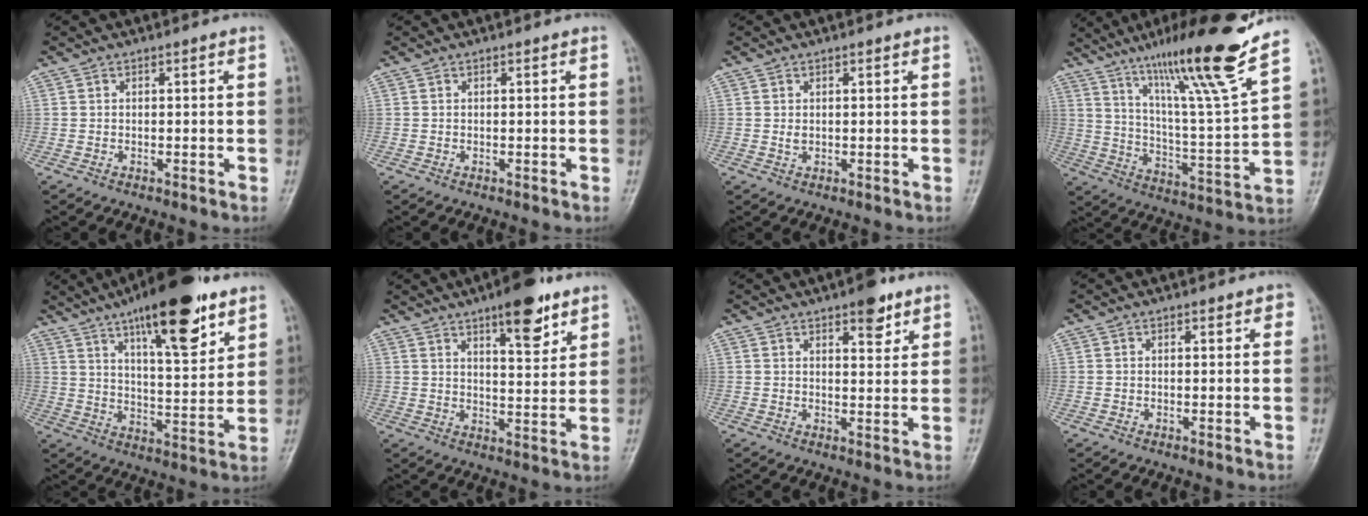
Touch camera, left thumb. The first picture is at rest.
{"total": 0.0}
{"total": 1.1, "force": [0.4, 0.7, 0.8], "torque": [-0.011, -0.004, 0.011]}
{"total": 21.0, "force": [14.8, 0.1, 14.9], "torque": [-0.217, -0.074, 0.246]}
{"total": 19.4, "force": [11.7, 5.8, 14.3], "torque": [-0.190, -0.050, 0.187]}
{"total": 10.5, "force": [6.6, 3.4, 7.4], "torque": [-0.086, -0.037, 0.097]}
{"total": 5.6, "force": [3.6, 2.2, 3.6], "torque": [-0.031, -0.019, 0.048]}
{"total": 1.4, "force": [0.9, 0.8, 0.8], "torque": [0.001, -0.002, 0.007]}